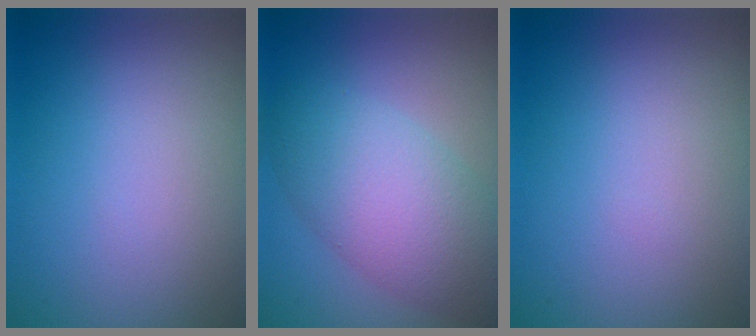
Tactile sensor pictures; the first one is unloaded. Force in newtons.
{"total": 6.6, "press": 6.6, "slide": 0.3}
{"total": 0.0}